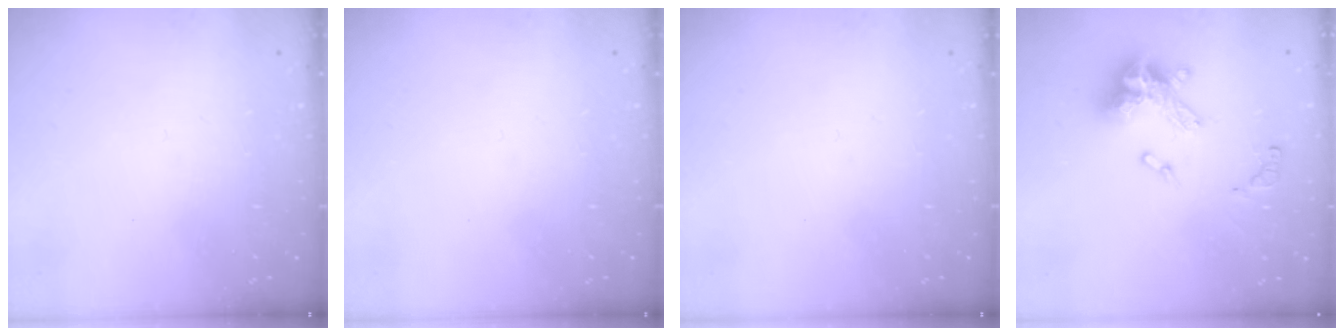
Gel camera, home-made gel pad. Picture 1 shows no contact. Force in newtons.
{"total": 0.0}
{"total": 0.0}
{"total": 14.0, "press": 13.9, "slide": 1.7}